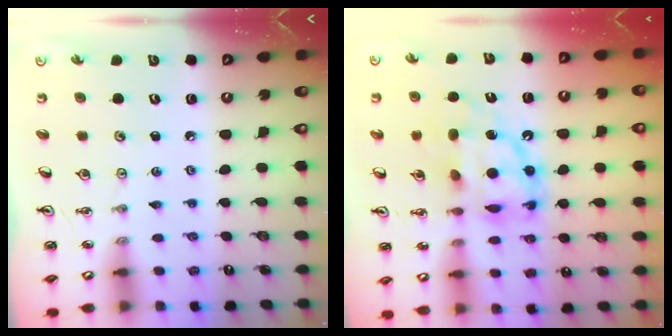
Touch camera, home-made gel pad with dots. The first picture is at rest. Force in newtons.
{"total": 13.1, "press": 13.0, "slide": 1.1}